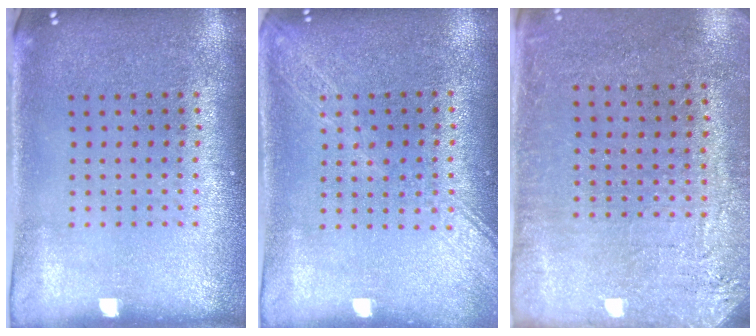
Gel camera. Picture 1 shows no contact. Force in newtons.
{"total": 1.6, "press": 1.6, "slide": 0.4}
{"total": 2.8, "press": 2.5, "slide": 1.1}